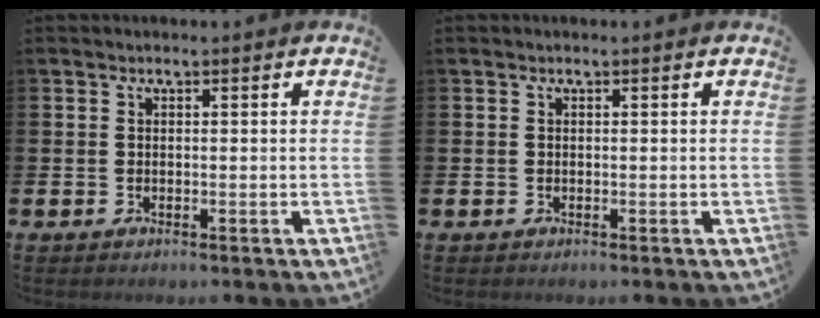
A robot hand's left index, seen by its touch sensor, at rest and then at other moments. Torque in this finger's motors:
{"motor_torque": [0.00, 0.00, 0.00, 0.00]}